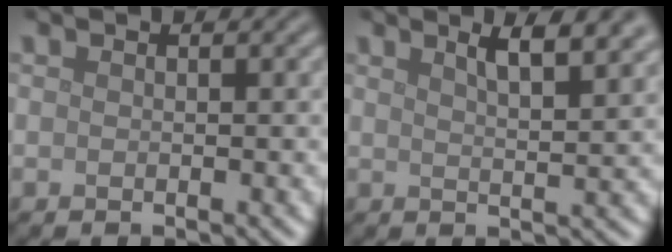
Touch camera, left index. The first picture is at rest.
{"total": 5.3, "force": [3.3, 1.6, 3.9], "torque": [-0.034, 0.024, 0.034]}